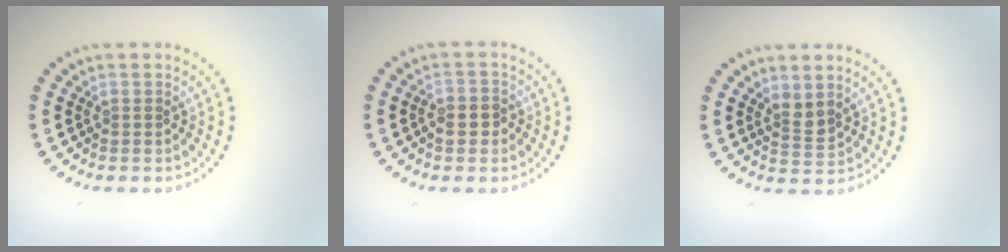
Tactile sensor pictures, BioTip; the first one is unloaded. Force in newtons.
{"total": 1.7, "press": 1.6, "slide": 0.5}
{"total": 1.7, "press": 1.3, "slide": 1.2}